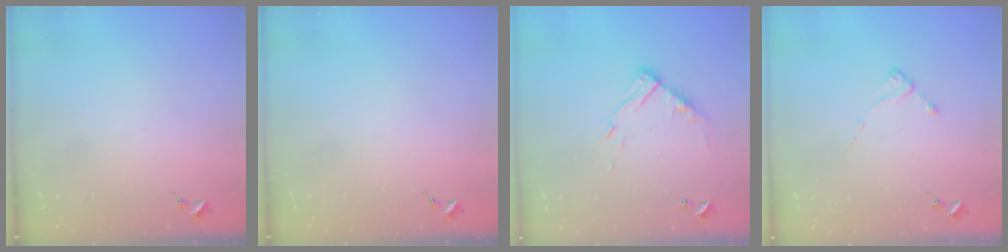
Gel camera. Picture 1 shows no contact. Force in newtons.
{"total": 0.0}
{"total": 11.4, "press": 11.4, "slide": 0.7}
{"total": 2.6, "press": 2.6, "slide": 0.2}